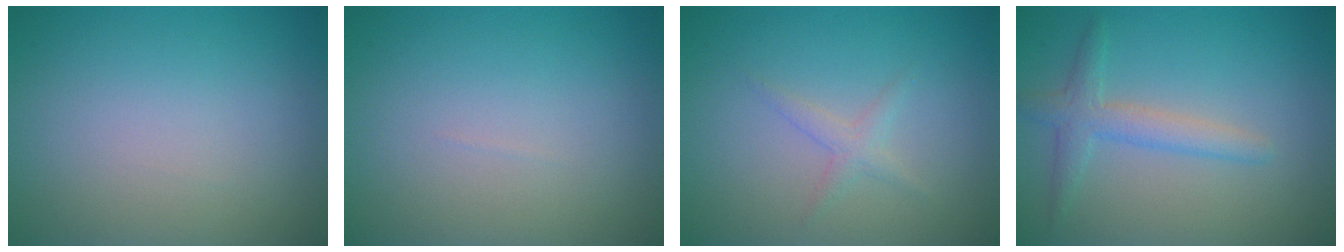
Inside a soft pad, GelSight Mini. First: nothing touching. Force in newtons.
{"total": 0.0}
{"total": 1.3, "press": 1.3, "slide": 0.1}
{"total": 2.3, "press": 2.3, "slide": 0.0}